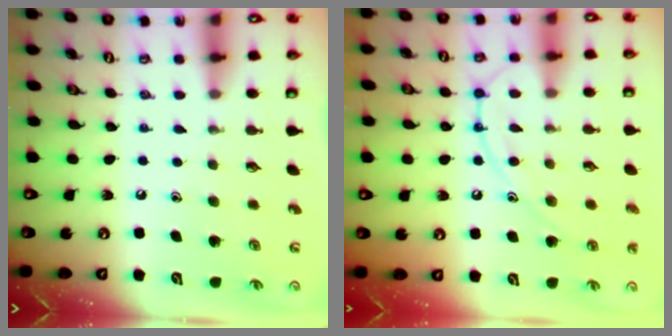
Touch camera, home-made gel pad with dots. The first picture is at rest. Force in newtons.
{"total": 11.5, "press": 11.5, "slide": 0.5}